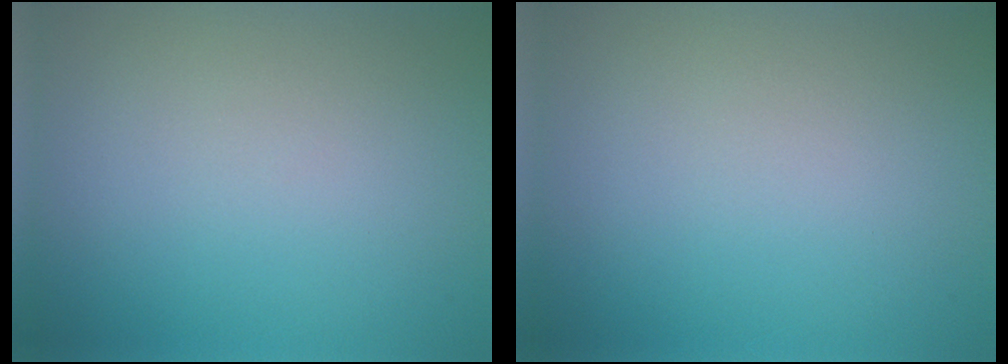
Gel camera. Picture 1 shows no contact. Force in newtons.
{"total": 0.0}